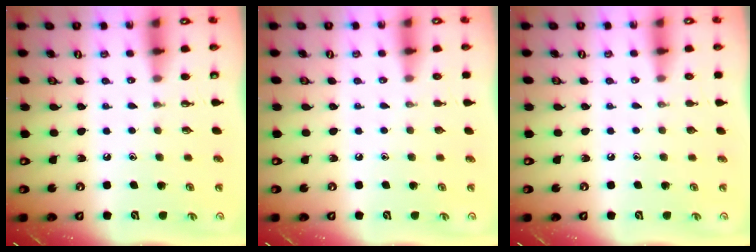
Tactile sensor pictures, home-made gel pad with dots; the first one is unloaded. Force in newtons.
{"total": 0.0}
{"total": 0.0}